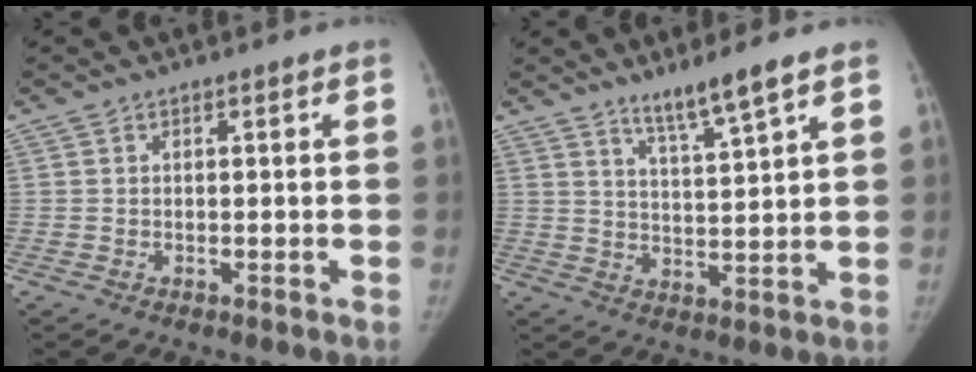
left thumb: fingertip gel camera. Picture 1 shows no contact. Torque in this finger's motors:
{"motor_torque": [-0.19, 0.07, 0.80, -0.94, -0.02]}